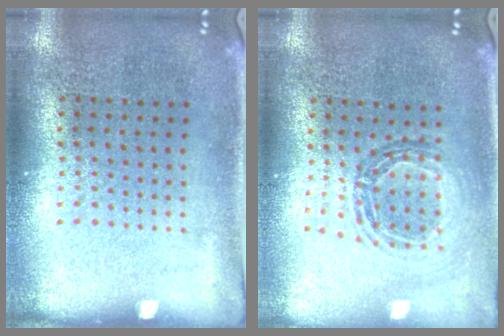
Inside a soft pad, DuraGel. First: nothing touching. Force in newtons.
{"total": 0.8, "press": 0.8, "slide": 0.0}